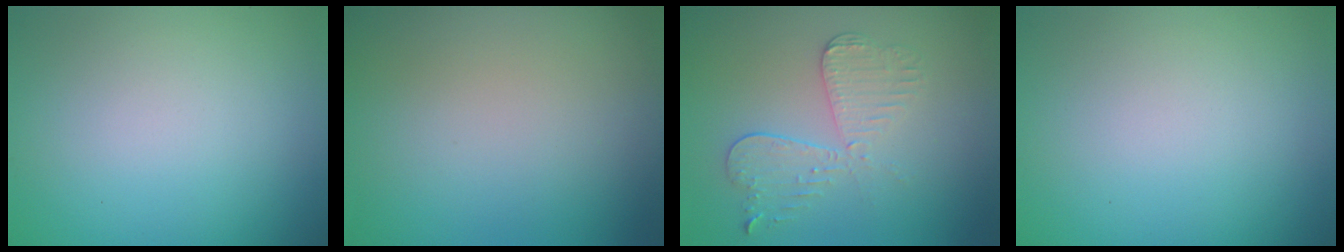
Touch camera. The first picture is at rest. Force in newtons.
{"total": 0.0}
{"total": 3.7, "press": 3.1, "slide": 1.9}
{"total": 0.0}